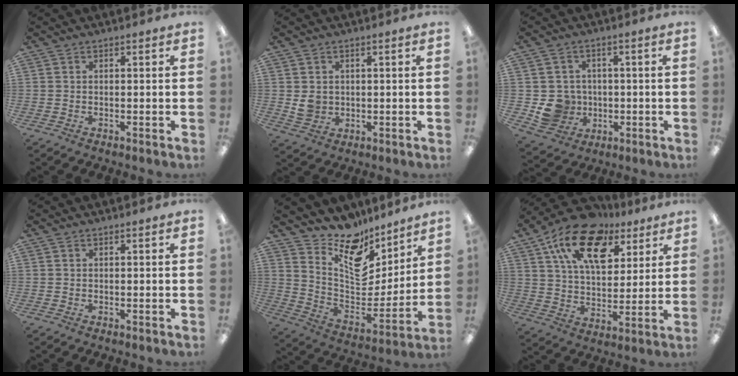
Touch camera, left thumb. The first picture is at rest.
{"total": 3.8, "force": [0.7, 3.5, 1.4], "torque": [-0.014, 0.001, 0.013]}
{"total": 7.6, "force": [-1.0, 7.4, 1.6], "torque": [-0.049, 0.007, -0.009]}
{"total": 0.0}
{"total": 14.8, "force": [11.6, 7.3, 5.7], "torque": [-0.105, -0.110, 0.209]}
{"total": 18.5, "force": [10.3, 10.4, 11.3], "torque": [-0.193, -0.038, 0.182]}